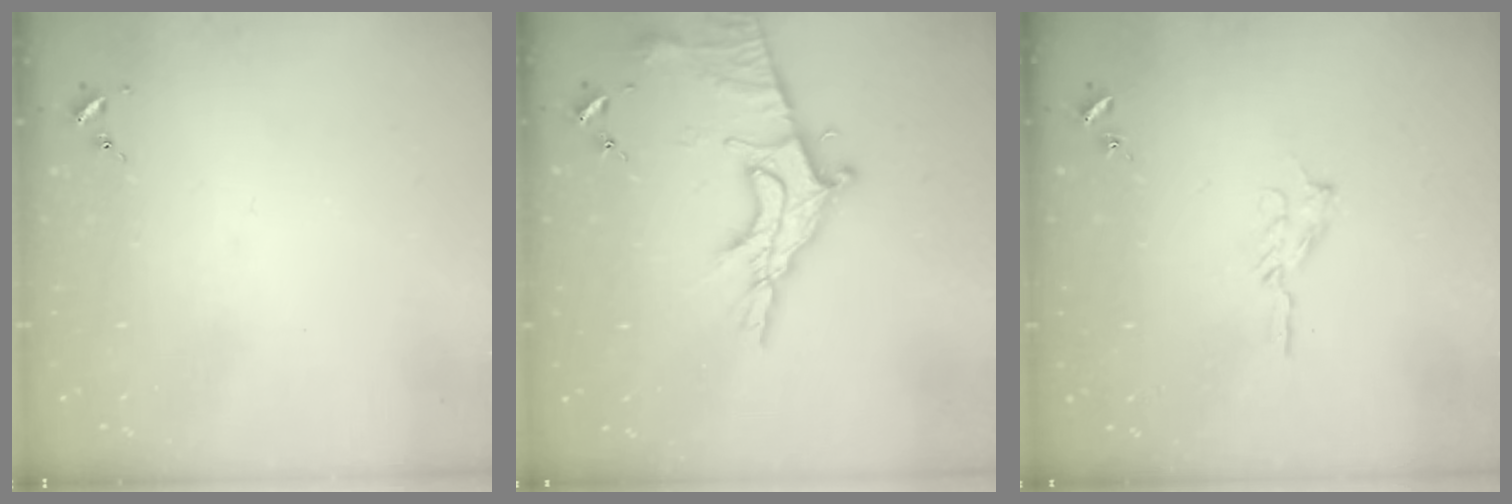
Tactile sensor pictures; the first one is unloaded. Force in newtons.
{"total": 15.9, "press": 15.8, "slide": 1.2}
{"total": 5.1, "press": 5.1, "slide": 0.5}